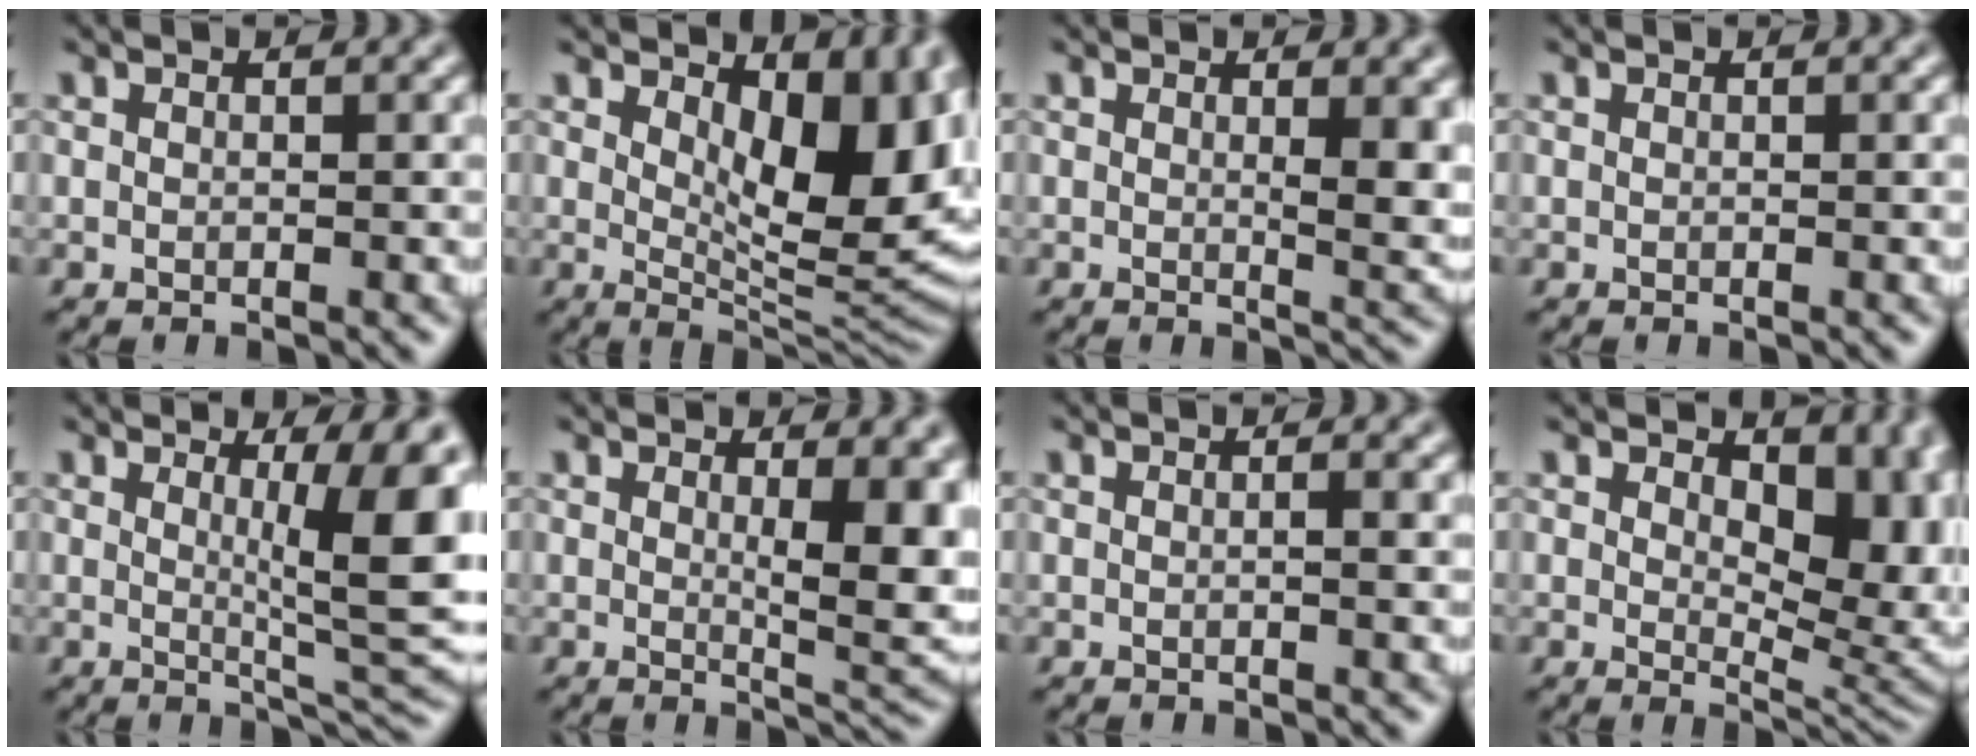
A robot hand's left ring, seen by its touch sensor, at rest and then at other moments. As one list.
[{"total": 10.9, "force": [2.9, 5.3, 9.1], "torque": [-0.112, -0.012, 0.053]}, {"total": 3.4, "force": [0.9, 0.9, 3.2], "torque": [-0.038, -0.004, 0.016]}, {"total": 0.0}, {"total": 7.8, "force": [1.6, 1.7, 7.4], "torque": [-0.093, -0.012, 0.029]}, {"total": 6.7, "force": [1.0, 1.9, 6.3], "torque": [-0.080, -0.008, 0.024]}, {"total": 0.7, "force": [0.0, 0.0, 0.7], "torque": [-0.011, 0.000, 0.000]}, {"total": 8.7, "force": [2.1, 5.0, 6.9], "torque": [-0.094, -0.014, 0.035]}]